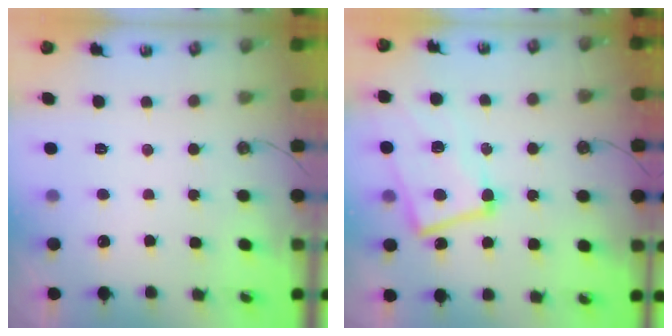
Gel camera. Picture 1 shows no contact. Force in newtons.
{"total": 7.2, "press": 7.0, "slide": 1.6}